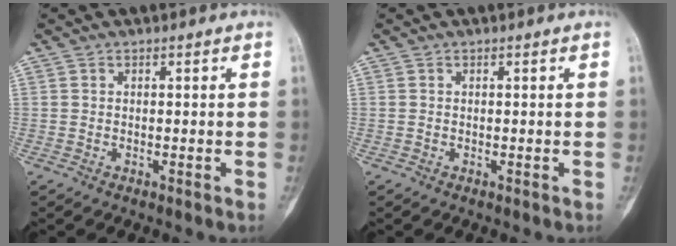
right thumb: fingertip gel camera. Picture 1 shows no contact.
{"total": 0.0}